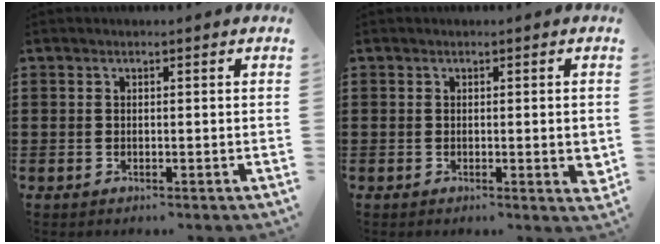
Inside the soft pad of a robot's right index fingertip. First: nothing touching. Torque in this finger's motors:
{"motor_torque": [0.13, 0.49, 0.04, 0.02]}